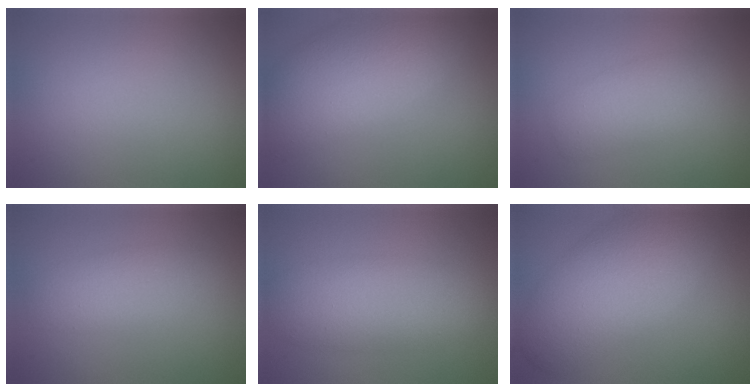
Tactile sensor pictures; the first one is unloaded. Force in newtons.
{"total": 7.5, "press": 7.5, "slide": 0.6}
{"total": 3.0, "press": 3.0, "slide": 0.1}
{"total": 2.0, "press": 1.9, "slide": 0.2}
{"total": 5.5, "press": 5.5, "slide": 0.2}
{"total": 8.3, "press": 8.3, "slide": 0.7}